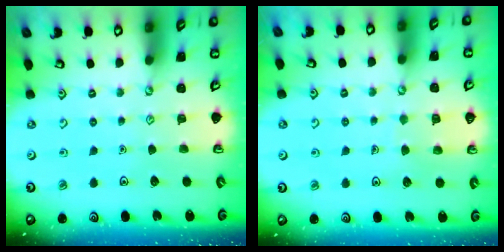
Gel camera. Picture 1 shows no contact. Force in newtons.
{"total": 4.8, "press": 4.8, "slide": 0.4}